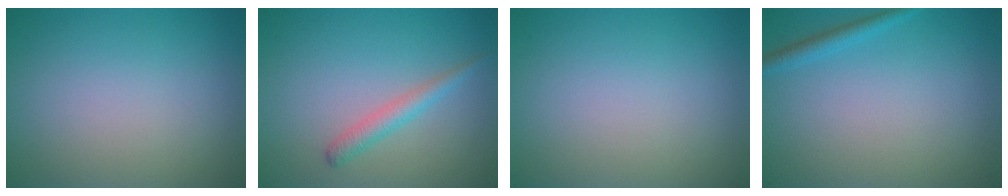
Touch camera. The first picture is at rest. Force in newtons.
{"total": 1.9, "press": 1.9, "slide": 0.0}
{"total": 0.0}
{"total": 1.5, "press": 1.5, "slide": 0.1}